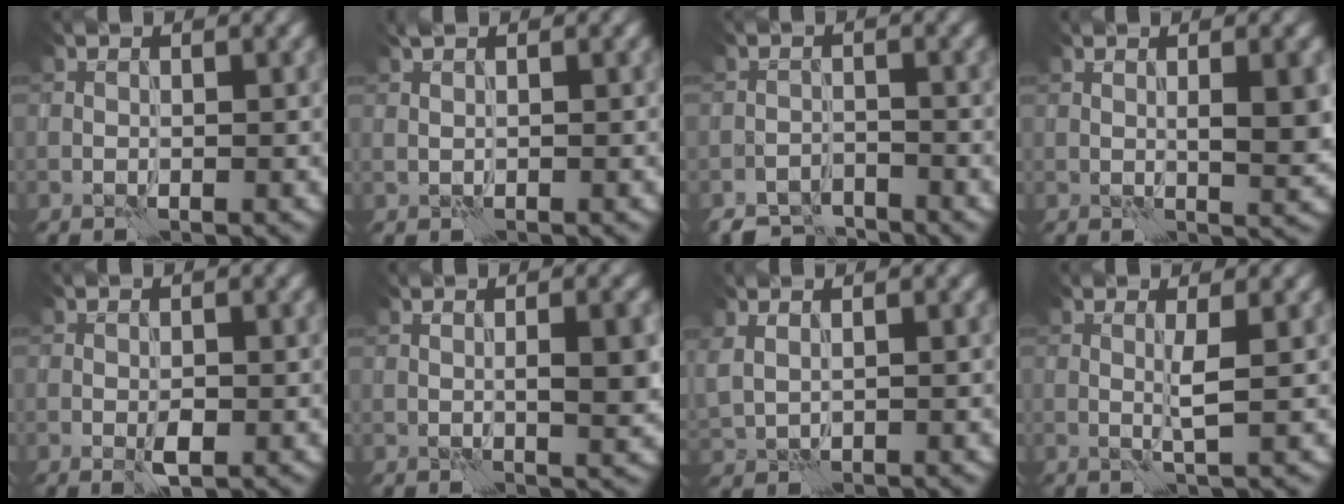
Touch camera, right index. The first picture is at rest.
{"total": 0.8, "force": [0.6, 0.1, 0.5], "torque": [-0.018, 0.004, 0.010]}
{"total": 3.1, "force": [-3.0, 0.8, 0.2], "torque": [0.004, 0.000, -0.059]}
{"total": 3.2, "force": [0.4, 0.6, 3.1], "torque": [-0.050, -0.002, 0.008]}
{"total": 1.5, "force": [-0.4, 0.6, 1.3], "torque": [-0.022, 0.001, -0.008]}
{"total": 2.9, "force": [0.1, 0.6, 2.9], "torque": [-0.049, 0.000, 0.003]}
{"total": 1.6, "force": [0.8, 0.8, 1.1], "torque": [-0.031, 0.001, 0.024]}
{"total": 1.6, "force": [0.3, -0.1, 1.6], "torque": [-0.037, 0.000, 0.003]}